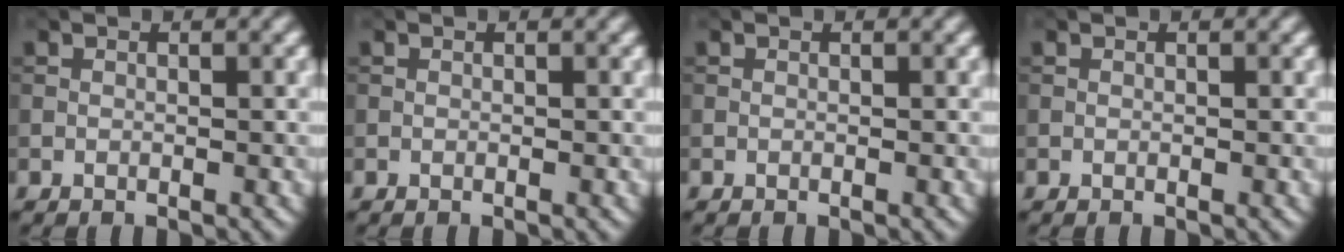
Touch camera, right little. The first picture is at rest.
{"total": 0.0}
{"total": 0.0}
{"total": 0.0}